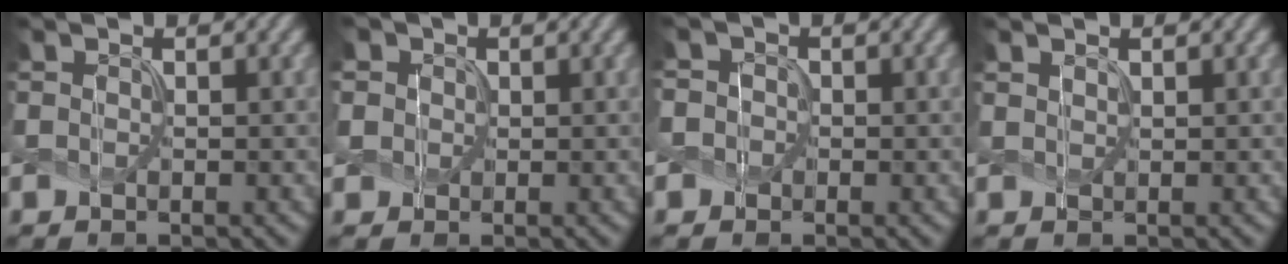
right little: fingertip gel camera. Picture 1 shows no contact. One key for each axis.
{"total": 3.0, "fx": 1.5, "fy": 2.4, "fz": 1.0, "tx": -0.034, "ty": 0.011, "tz": 0.019}
{"total": 2.4, "fx": 0.0, "fy": 2.2, "fz": 0.9, "tx": 0.001, "ty": 0.014, "tz": -0.022}
{"total": 0.6, "fx": 0.6, "fy": 0.0, "fz": 0.0, "tx": -0.004, "ty": 0.001, "tz": 0.016}